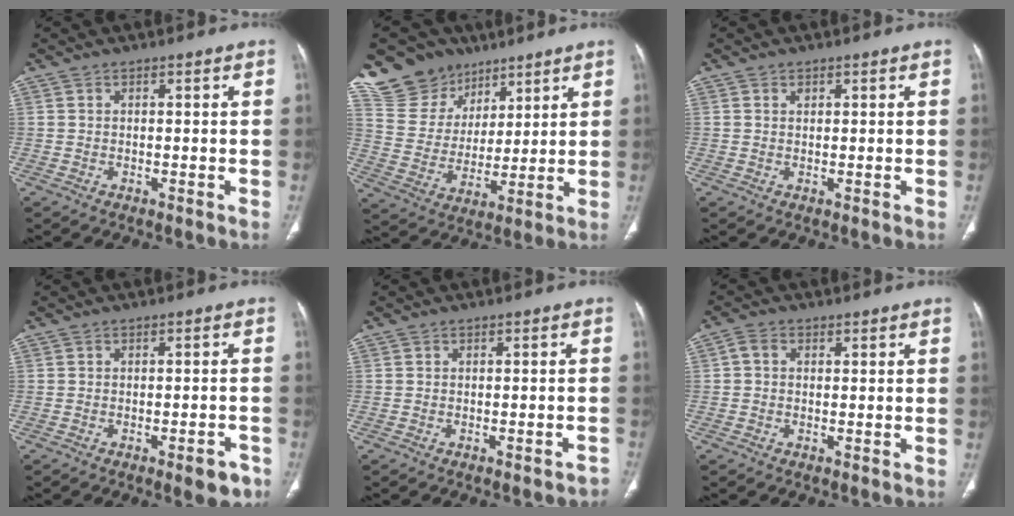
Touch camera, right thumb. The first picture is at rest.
{"total": 13.8, "force": [9.9, 9.3, 2.3], "torque": [-0.008, -0.043, 0.196]}
{"total": 0.8, "force": [0.5, 0.6, 0.4], "torque": [0.000, -0.002, 0.008]}
{"total": 4.6, "force": [-2.7, 1.6, 3.3], "torque": [-0.028, 0.015, -0.029]}
{"total": 3.1, "force": [-2.6, 0.9, 1.4], "torque": [-0.016, 0.015, -0.026]}
{"total": 2.1, "force": [0.2, 1.6, 1.3], "torque": [-0.021, 0.007, 0.000]}